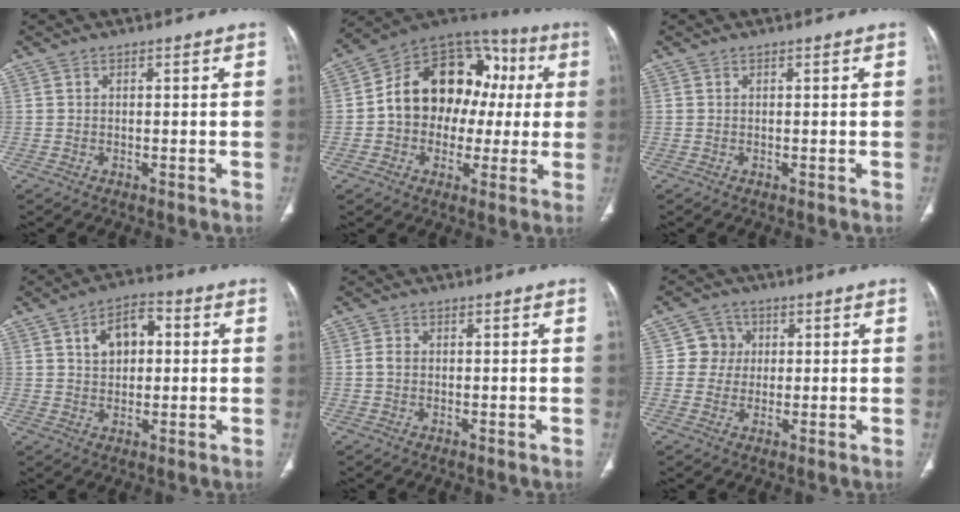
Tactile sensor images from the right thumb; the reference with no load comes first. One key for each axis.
{"total": 20.3, "fx": 1.3, "fy": 15.2, "fz": 13.5, "tx": -0.158, "ty": 0.056, "tz": 0.016}
{"total": 0.0}
{"total": 8.0, "fx": 1.9, "fy": 5.2, "fz": 5.8, "tx": -0.070, "ty": 0.011, "tz": 0.025}
{"total": 1.4, "fx": -0.1, "fy": 1.1, "fz": 0.9, "tx": -0.015, "ty": 0.002, "tz": -0.003}
{"total": 4.8, "fx": 0.7, "fy": 4.7, "fz": 0.7, "tx": 0.021, "ty": 0.007, "tz": 0.005}